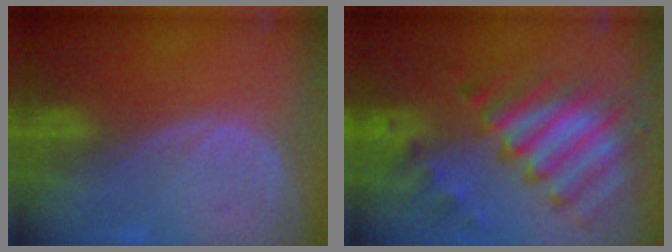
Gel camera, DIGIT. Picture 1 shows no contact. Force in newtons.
{"total": 11.3, "press": 9.7, "slide": 5.8}